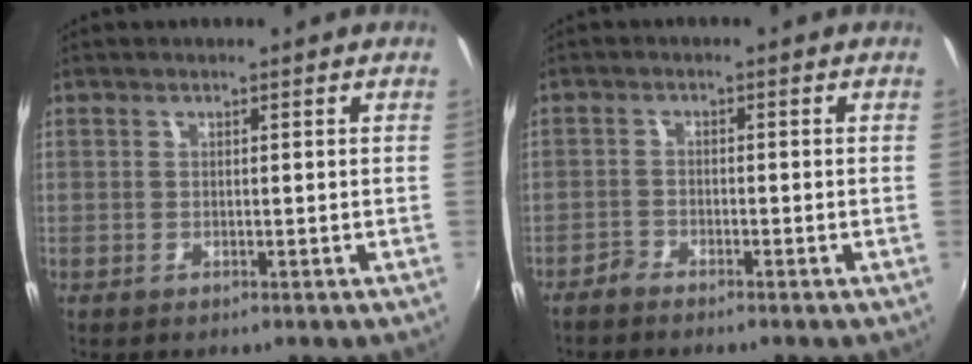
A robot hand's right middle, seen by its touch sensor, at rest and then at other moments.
{"total": 1.9, "force": [-1.9, 0.5, 0.2], "torque": [-0.011, -0.003, -0.040]}